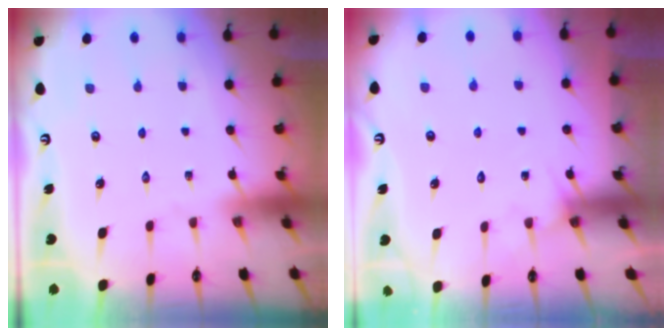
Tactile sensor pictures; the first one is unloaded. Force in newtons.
{"total": 5.0, "press": 5.0, "slide": 0.4}